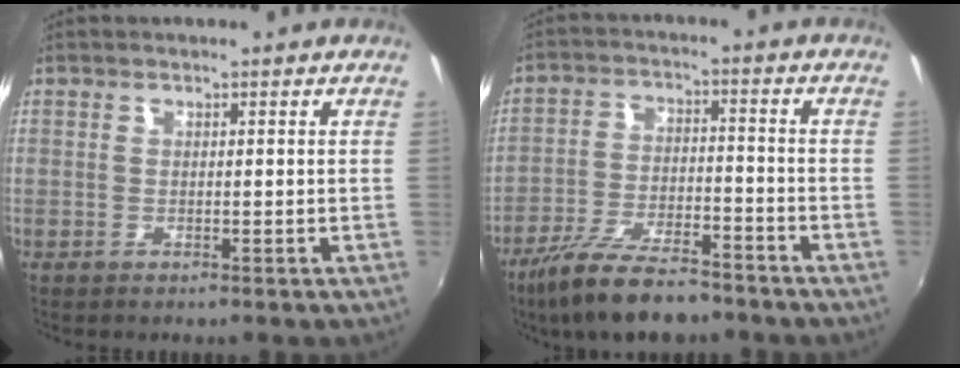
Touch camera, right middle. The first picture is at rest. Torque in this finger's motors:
{"motor_torque": [1.18, -0.96, 0.65, 0.21]}